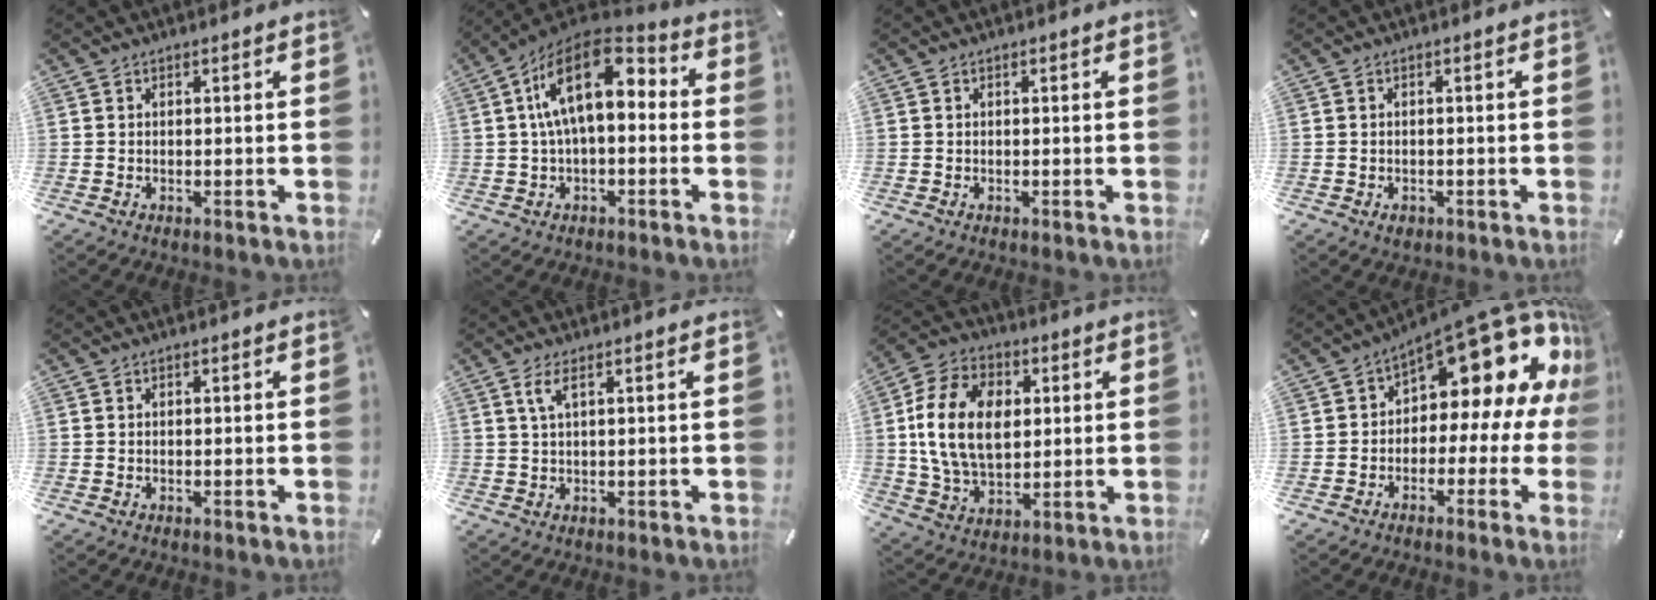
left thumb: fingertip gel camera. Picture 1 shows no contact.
{"total": 16.1, "force": [2.6, 8.5, 13.4], "torque": [-0.249, -0.008, 0.040]}
{"total": 0.0}
{"total": 1.5, "force": [-0.8, 1.0, 0.8], "torque": [-0.016, 0.004, -0.016]}
{"total": 0.0}
{"total": 3.6, "force": [1.4, 0.5, 3.3], "torque": [-0.068, 0.002, 0.023]}
{"total": 16.6, "force": [2.5, 11.9, 11.4], "torque": [-0.235, 0.011, 0.042]}
{"total": 16.6, "force": [9.2, 8.1, 11.2], "torque": [-0.135, -0.086, 0.145]}